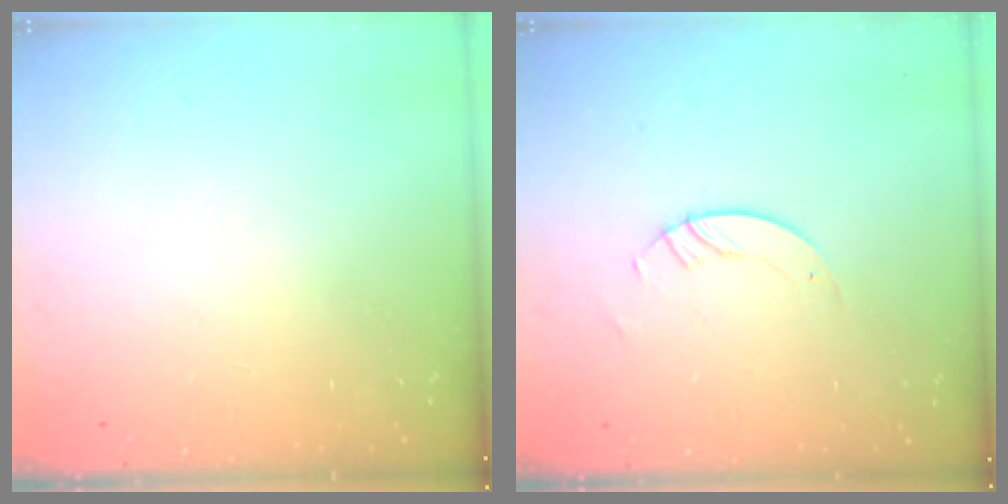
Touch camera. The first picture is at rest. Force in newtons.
{"total": 2.1, "press": 2.1, "slide": 0.2}